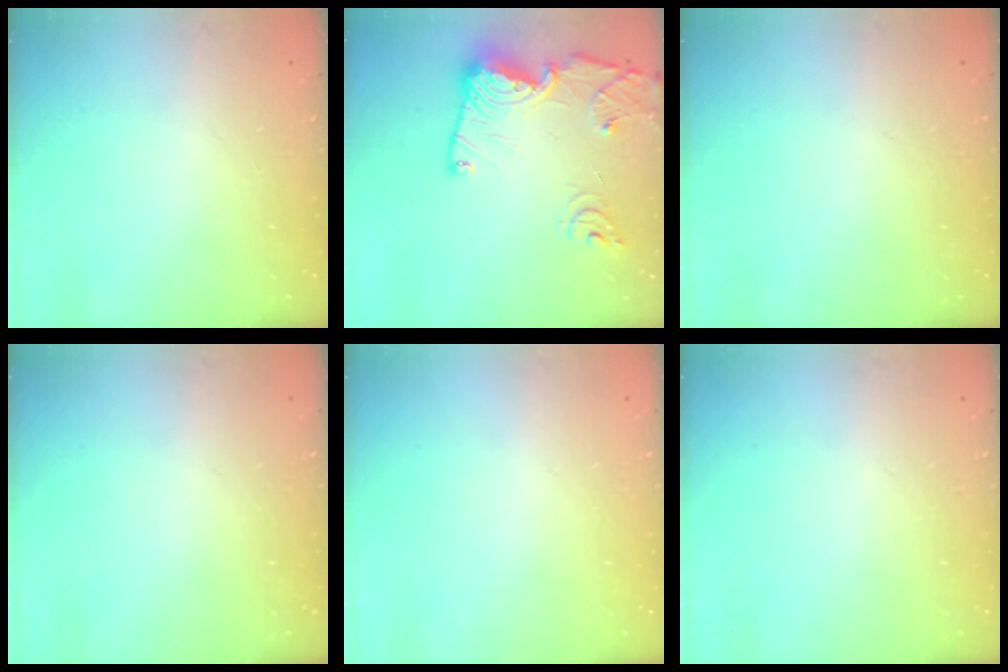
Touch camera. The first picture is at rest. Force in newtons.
{"total": 16.7, "press": 16.6, "slide": 1.6}
{"total": 0.0}
{"total": 0.0}
{"total": 0.0}
{"total": 0.0}